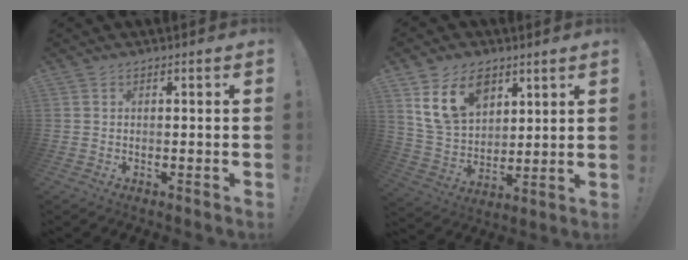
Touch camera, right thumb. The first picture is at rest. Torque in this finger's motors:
{"motor_torque": [0.06, 0.60, 0.14, 0.25, 0.41]}